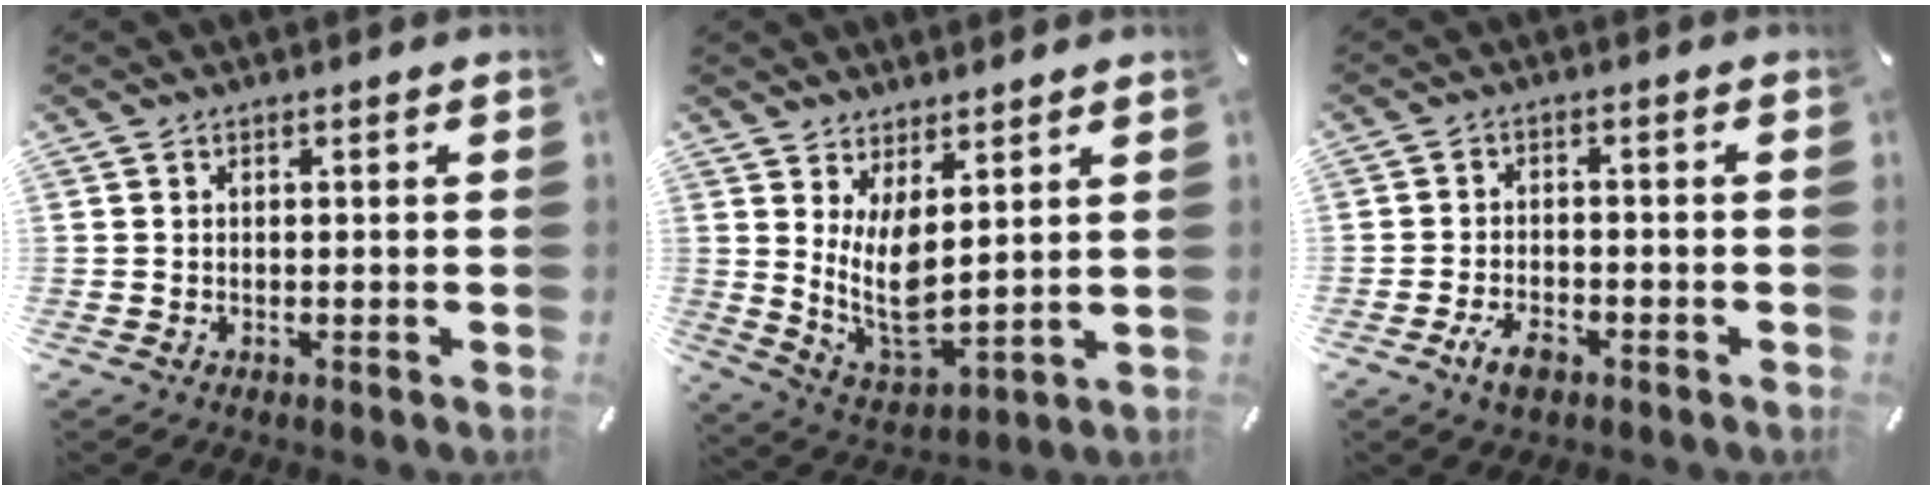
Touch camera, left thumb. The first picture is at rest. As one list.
[{"total": 9.6, "force": [4.0, 4.4, 7.6], "torque": [-0.157, -0.036, 0.077]}, {"total": 4.8, "force": [-2.8, 2.5, 3.0], "torque": [-0.065, 0.011, -0.054]}]